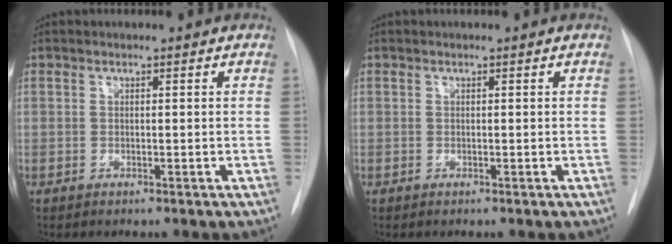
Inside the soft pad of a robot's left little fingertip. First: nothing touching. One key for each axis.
{"total": 0.0}